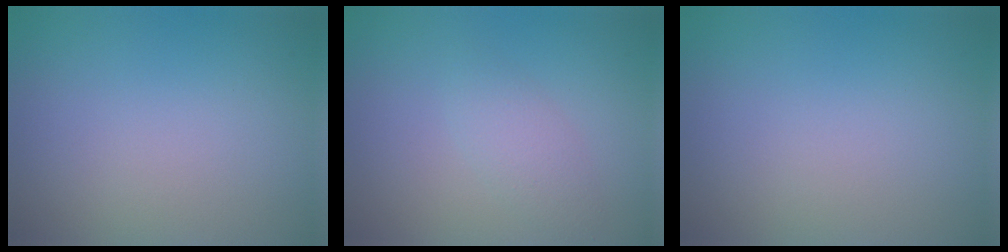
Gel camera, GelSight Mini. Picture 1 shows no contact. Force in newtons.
{"total": 2.0, "press": 2.0, "slide": 0.1}
{"total": 0.0}